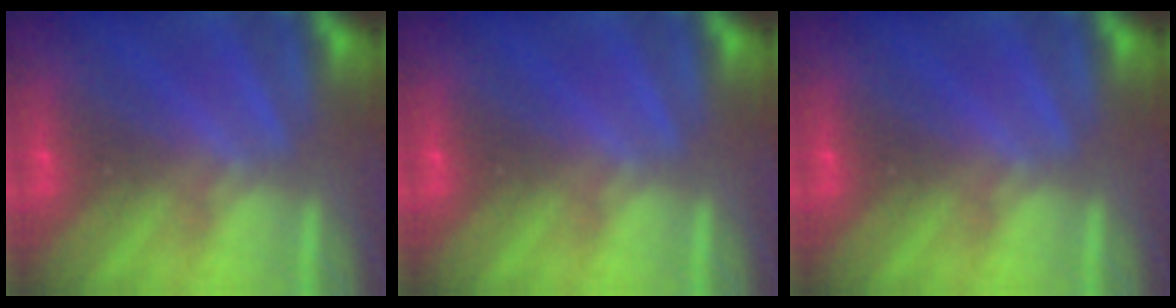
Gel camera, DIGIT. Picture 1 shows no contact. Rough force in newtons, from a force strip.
{"total": 0.0}
{"total": 0.0}